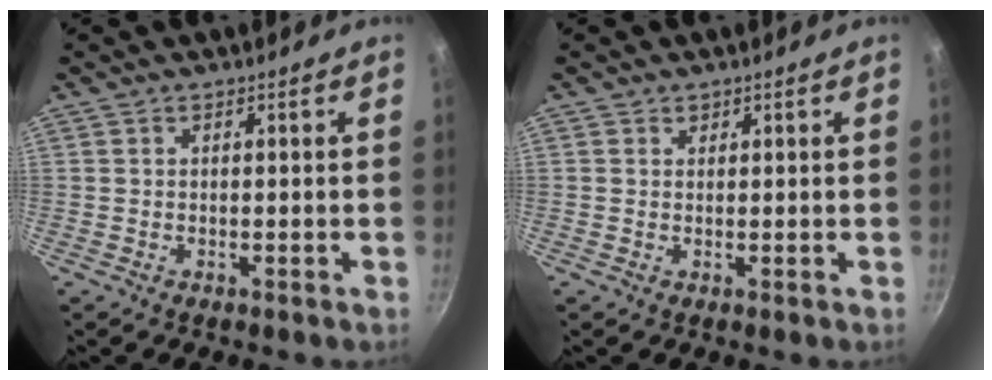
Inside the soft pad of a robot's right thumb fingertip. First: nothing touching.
{"total": 0.6, "force": [0.3, 0.5, 0.0], "torque": [0.005, -0.002, 0.004]}